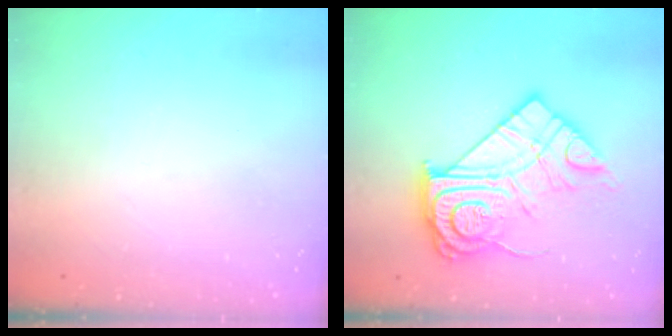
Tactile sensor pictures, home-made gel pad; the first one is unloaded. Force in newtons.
{"total": 20.7, "press": 20.6, "slide": 1.9}